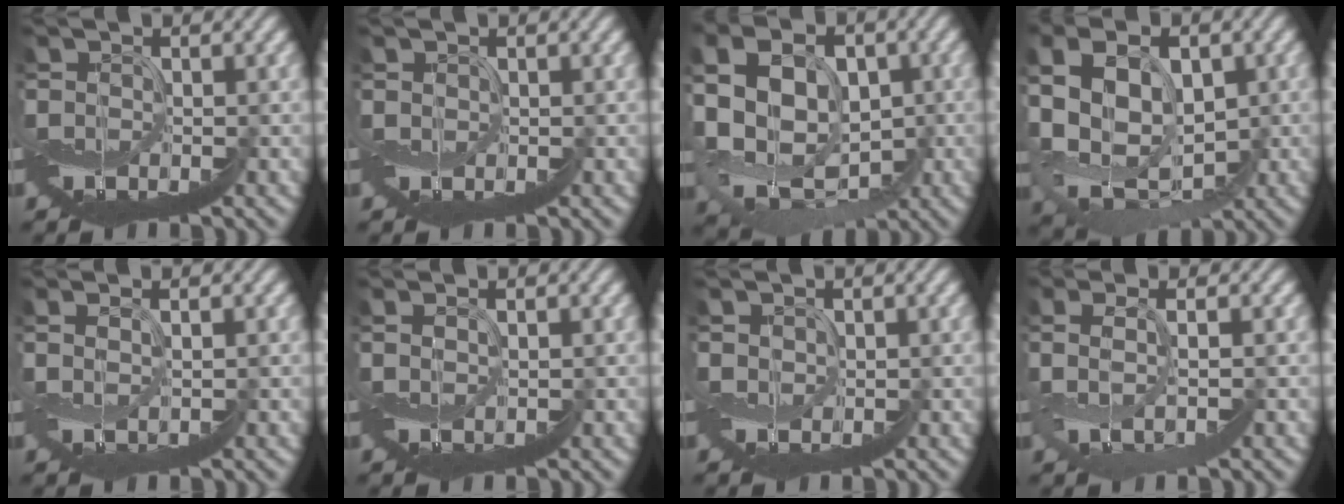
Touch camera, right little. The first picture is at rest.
{"total": 1.2, "force": [1.2, 0.2, 0.1], "torque": [-0.001, -0.003, 0.018]}
{"total": 7.2, "force": [1.9, 5.4, 4.4], "torque": [-0.114, 0.003, 0.036]}
{"total": 7.4, "force": [3.2, 4.7, 4.7], "torque": [-0.114, 0.000, 0.056]}
{"total": 2.7, "force": [2.5, -1.1, -0.1], "torque": [-0.017, 0.001, 0.052]}
{"total": 2.0, "force": [1.9, 0.0, 0.5], "torque": [-0.014, -0.008, 0.042]}
{"total": 2.5, "force": [2.2, 1.1, 0.5], "torque": [-0.010, -0.010, 0.040]}
{"total": 3.3, "force": [2.5, -2.1, 0.3], "torque": [-0.034, 0.013, 0.042]}